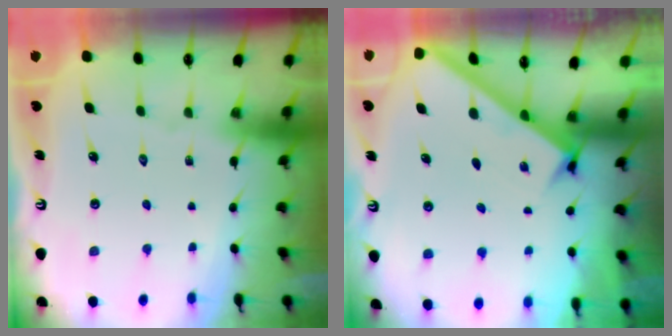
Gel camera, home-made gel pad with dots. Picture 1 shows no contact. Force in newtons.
{"total": 2.8, "press": 2.8, "slide": 0.4}